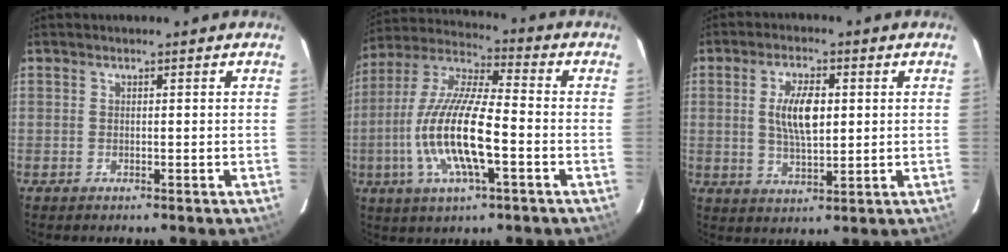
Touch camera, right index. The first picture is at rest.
{"total": 16.8, "force": [-4.4, 4.3, 15.7], "torque": [-0.315, -0.010, -0.086]}
{"total": 8.0, "force": [1.3, 3.5, 7.1], "torque": [-0.132, 0.004, 0.026]}